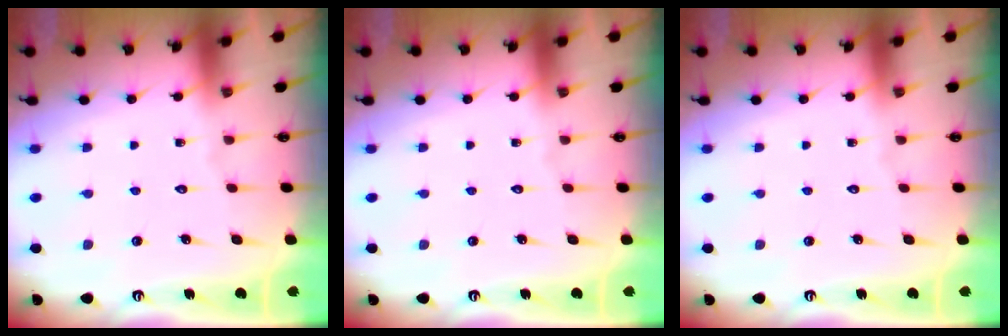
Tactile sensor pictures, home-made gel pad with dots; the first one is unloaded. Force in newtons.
{"total": 0.0}
{"total": 0.0}